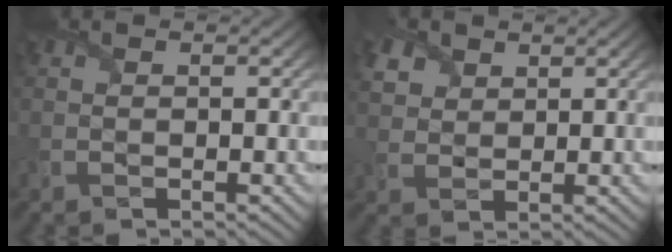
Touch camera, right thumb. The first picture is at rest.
{"total": 3.8, "force": [2.3, 2.7, 1.5], "torque": [-0.059, 0.006, 0.042]}